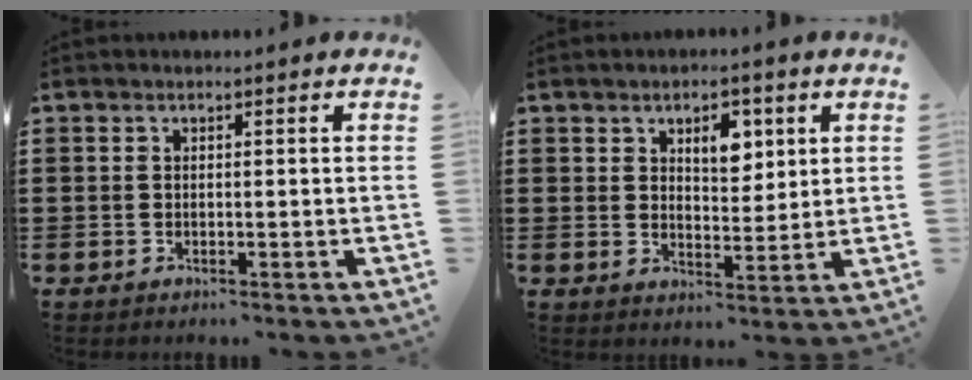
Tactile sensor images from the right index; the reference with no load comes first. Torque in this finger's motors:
{"motor_torque": [0.23, -0.21, 0.30, 0.08]}